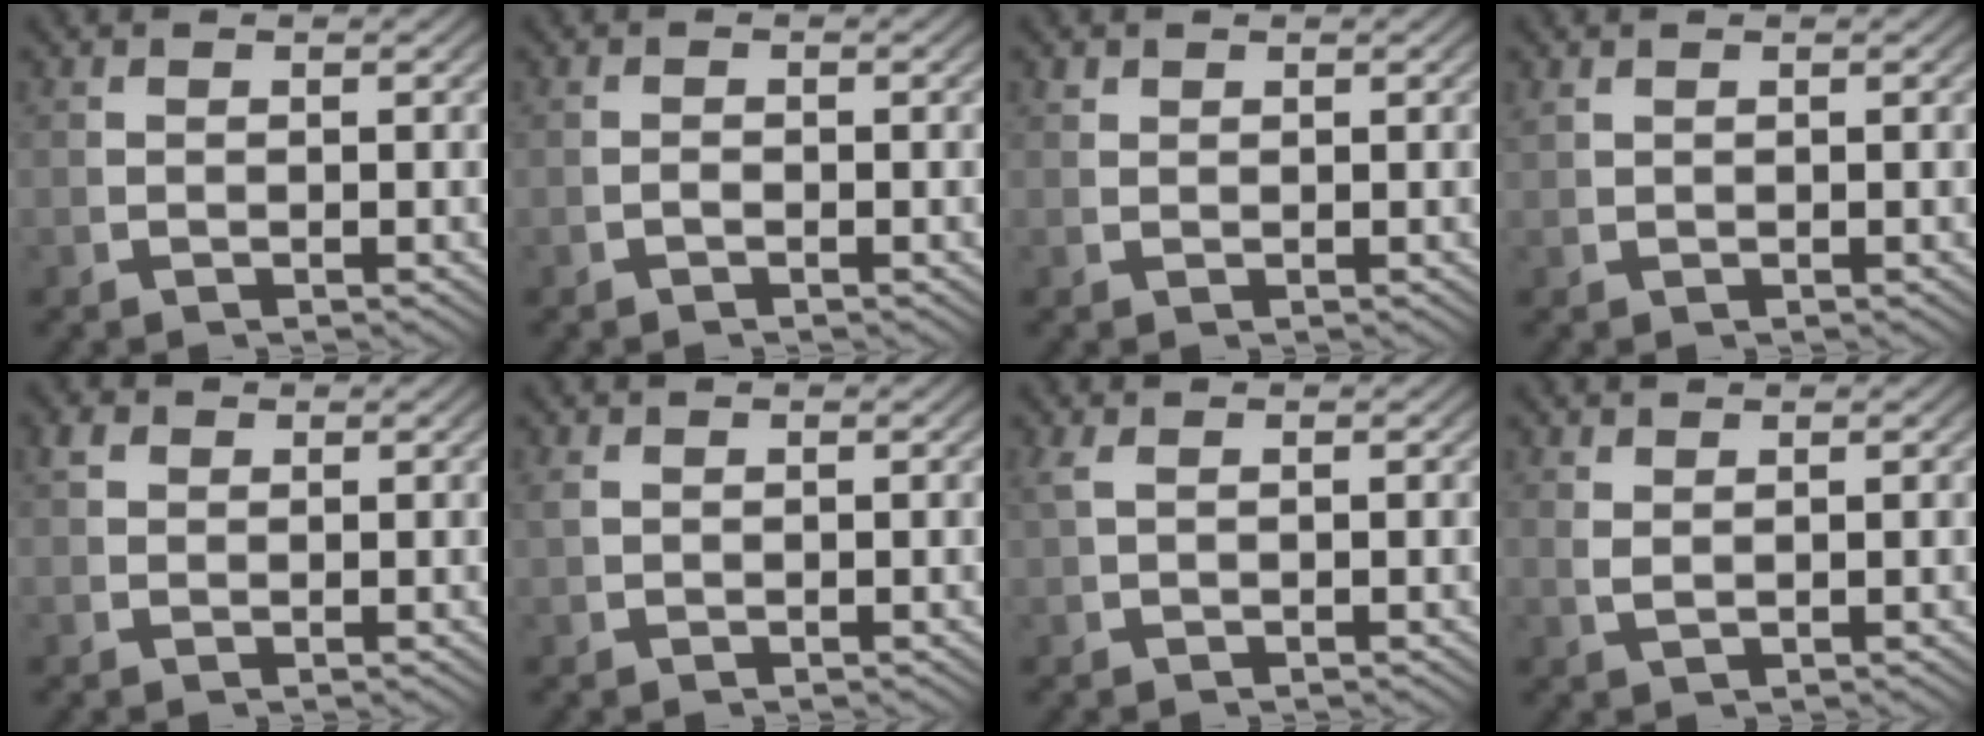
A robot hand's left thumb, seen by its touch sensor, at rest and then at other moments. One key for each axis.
{"total": 0.5, "fx": -0.5, "fy": 0.1, "fz": 0.2, "tx": -0.005, "ty": -0.002, "tz": -0.008}
{"total": 0.9, "fx": 0.9, "fy": 0.2, "fz": 0.2, "tx": -0.003, "ty": -0.003, "tz": 0.023}
{"total": 0.7, "fx": 0.7, "fy": -0.2, "fz": 0.2, "tx": -0.008, "ty": 0.000, "tz": 0.020}
{"total": 1.6, "fx": 1.1, "fy": 0.9, "fz": 0.6, "tx": -0.017, "ty": -0.005, "tz": 0.026}
{"total": 0.6, "fx": 0.5, "fy": 0.2, "fz": 0.3, "tx": -0.011, "ty": -0.002, "tz": 0.016}
{"total": 1.0, "fx": 0.5, "fy": 0.0, "fz": 0.8, "tx": -0.026, "ty": 0.002, "tz": 0.018}
{"total": 1.3, "fx": 1.1, "fy": 0.1, "fz": 0.6, "tx": -0.018, "ty": -0.004, "tz": 0.030}